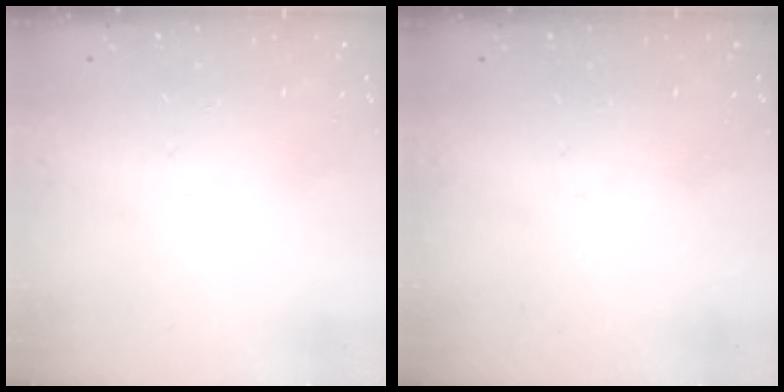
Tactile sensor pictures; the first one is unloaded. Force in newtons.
{"total": 0.0}